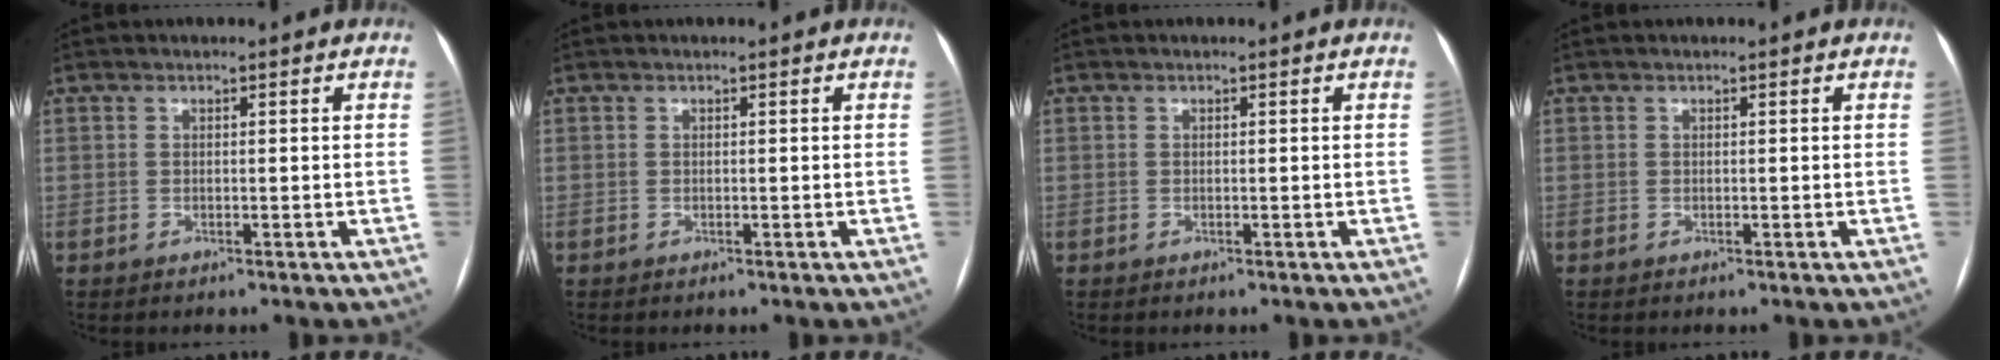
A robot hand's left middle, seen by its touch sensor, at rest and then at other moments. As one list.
[{"total": 0.0}, {"total": 0.0}, {"total": 0.0}]